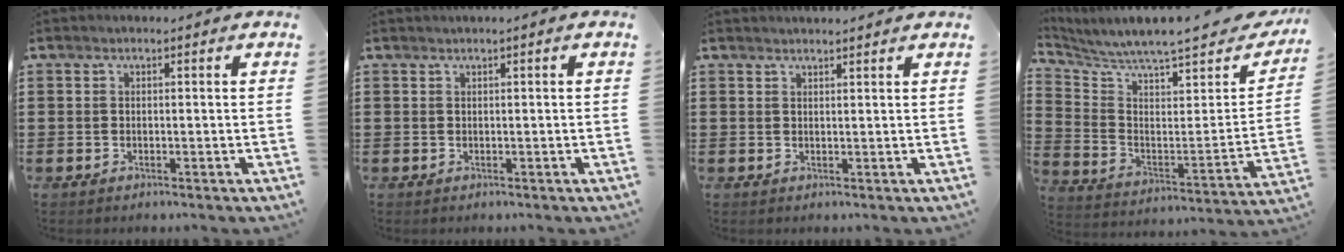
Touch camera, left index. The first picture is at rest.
{"total": 0.0}
{"total": 1.3, "force": [1.2, 0.2, -0.1], "torque": [-0.001, 0.000, 0.025]}
{"total": 6.8, "force": [6.2, 0.3, 2.9], "torque": [-0.081, -0.064, 0.099]}